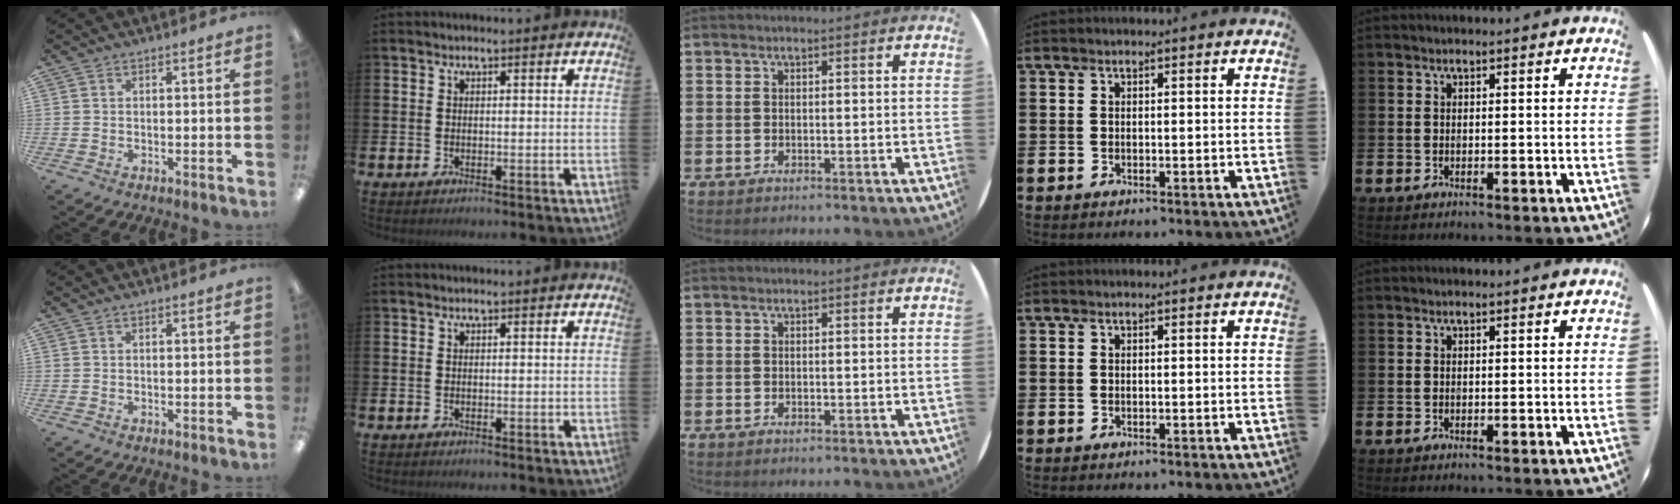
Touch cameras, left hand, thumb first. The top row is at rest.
{}